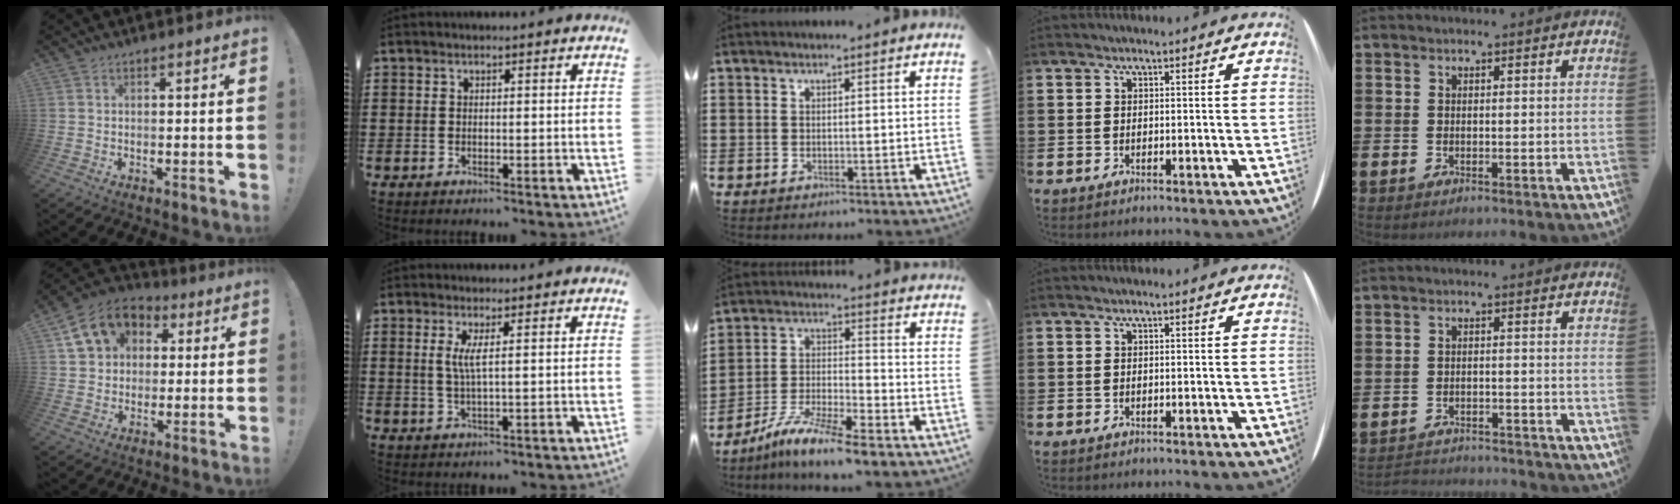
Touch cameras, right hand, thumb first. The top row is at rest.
{"thumb": {"total": 13.3, "force": [4.8, 10.8, 6.1], "torque": [-0.086, -0.011, 0.096]}, "index": {"total": 3.0, "force": [0.6, -0.1, 3.0], "torque": [-0.062, -0.006, 0.009]}, "middle": {"total": 8.4, "force": [-7.3, 0.0, 4.2], "torque": [-0.088, -0.006, -0.141]}, "little": {"total": 2.5, "force": [-2.5, 0.0, -0.3], "torque": [-0.003, 0.001, -0.055]}}